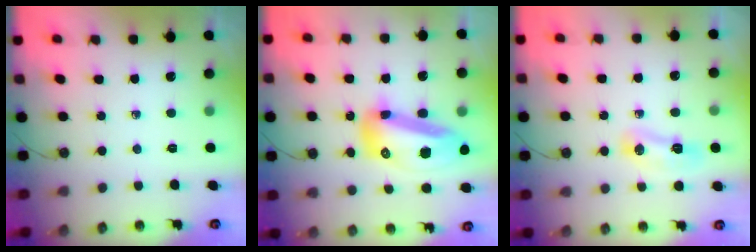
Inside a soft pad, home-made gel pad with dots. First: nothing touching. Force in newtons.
{"total": 19.3, "press": 18.9, "slide": 3.9}
{"total": 23.1, "press": 9.5, "slide": 21.1}